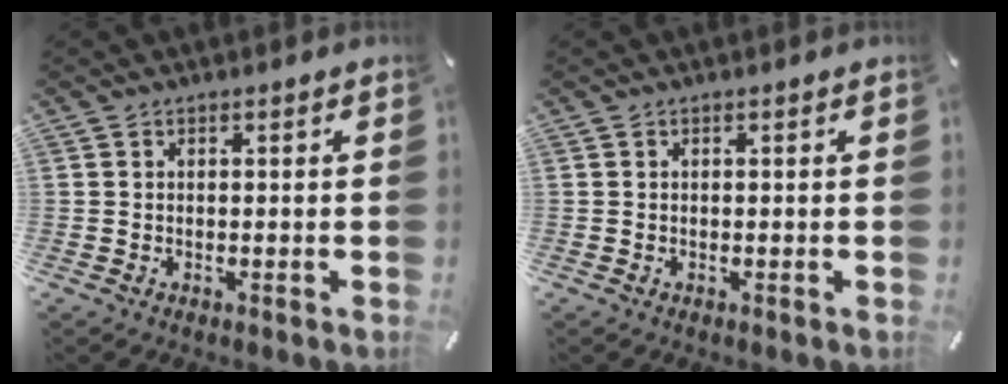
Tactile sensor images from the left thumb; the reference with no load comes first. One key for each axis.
{"total": 0.0}